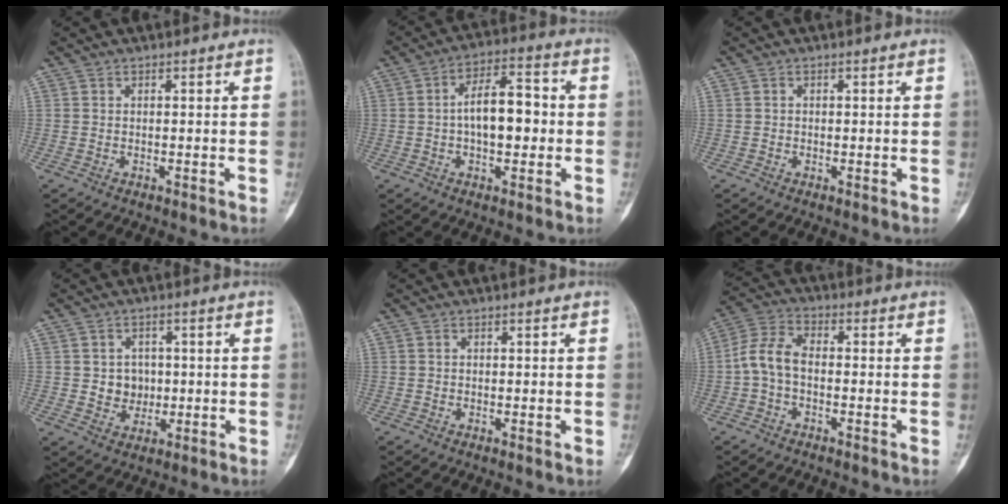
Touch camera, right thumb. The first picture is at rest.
{"total": 10.5, "force": [-0.2, 5.3, 9.1], "torque": [-0.128, 0.026, -0.008]}
{"total": 0.7, "force": [-0.1, 0.6, 0.2], "torque": [0.001, 0.001, -0.005]}
{"total": 5.1, "force": [0.2, 4.6, 2.2], "torque": [-0.006, 0.003, 0.007]}
{"total": 0.5, "force": [0.0, 0.5, 0.2], "torque": [0.001, 0.000, -0.003]}
{"total": 7.0, "force": [-1.1, 4.3, 5.4], "torque": [-0.109, 0.024, -0.035]}